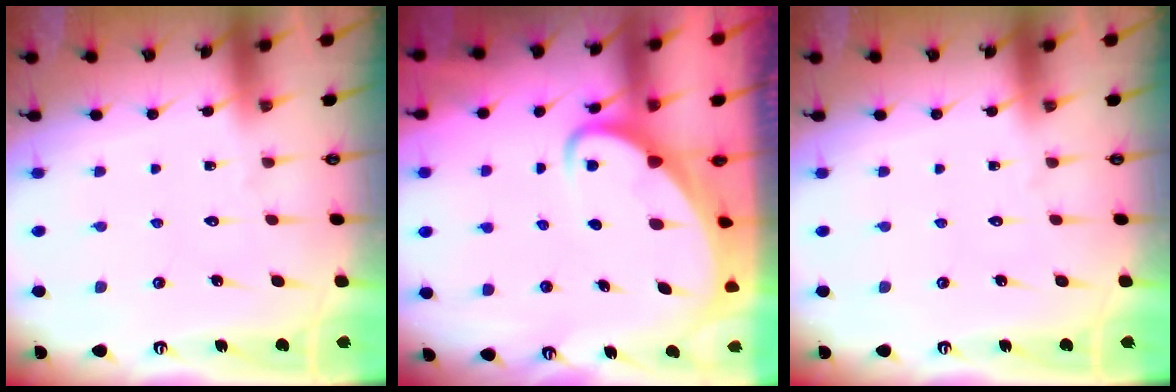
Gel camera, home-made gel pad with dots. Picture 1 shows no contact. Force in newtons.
{"total": 4.5, "press": 4.5, "slide": 0.6}
{"total": 0.0}